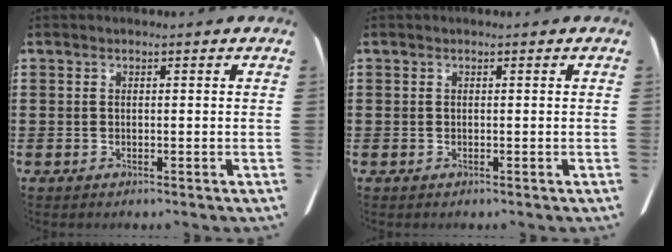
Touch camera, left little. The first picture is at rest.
{"total": 0.0}